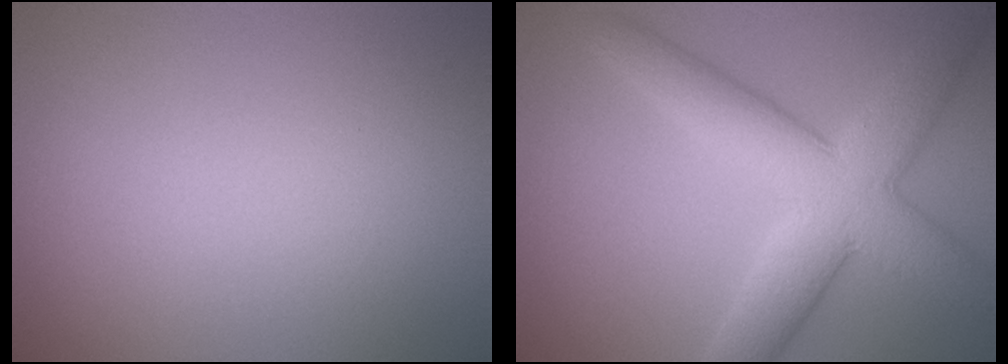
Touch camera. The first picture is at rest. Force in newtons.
{"total": 7.6, "press": 7.6, "slide": 0.2}